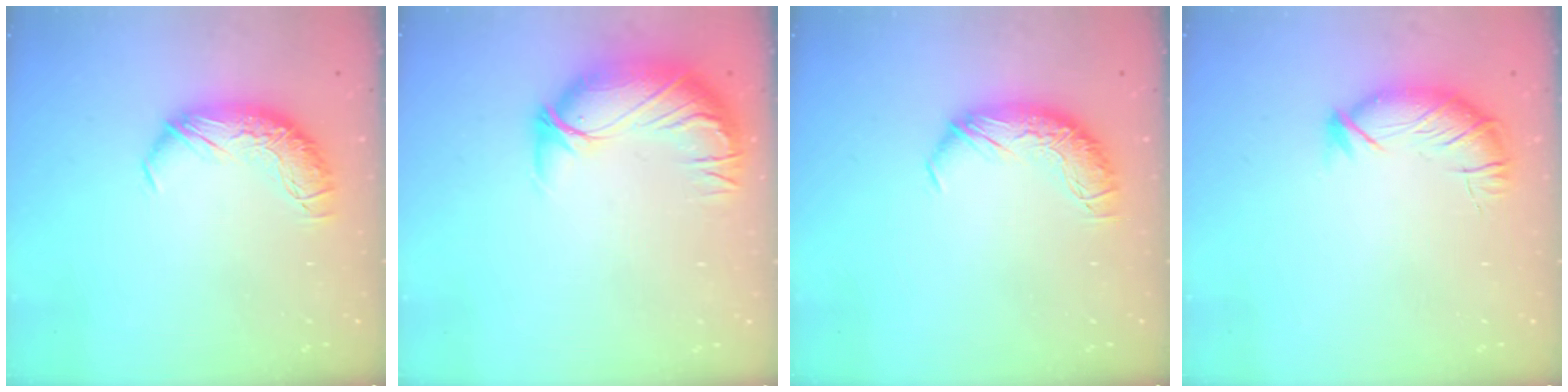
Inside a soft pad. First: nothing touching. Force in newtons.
{"total": 2.6, "press": 0.7, "slide": 2.5}
{"total": 0.0}
{"total": 3.5, "press": 3.4, "slide": 0.9}